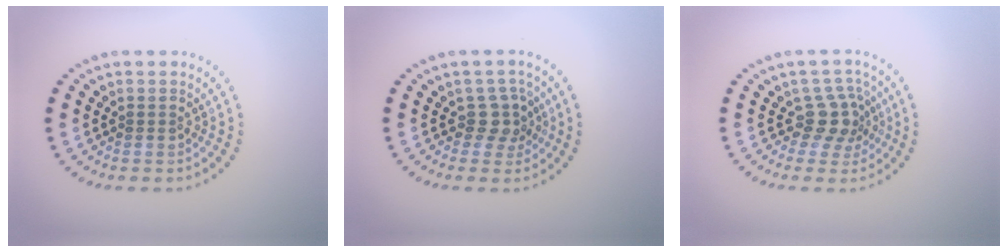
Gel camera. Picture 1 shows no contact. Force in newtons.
{"total": 2.2, "press": 1.8, "slide": 1.3}
{"total": 2.8, "press": 2.1, "slide": 1.8}